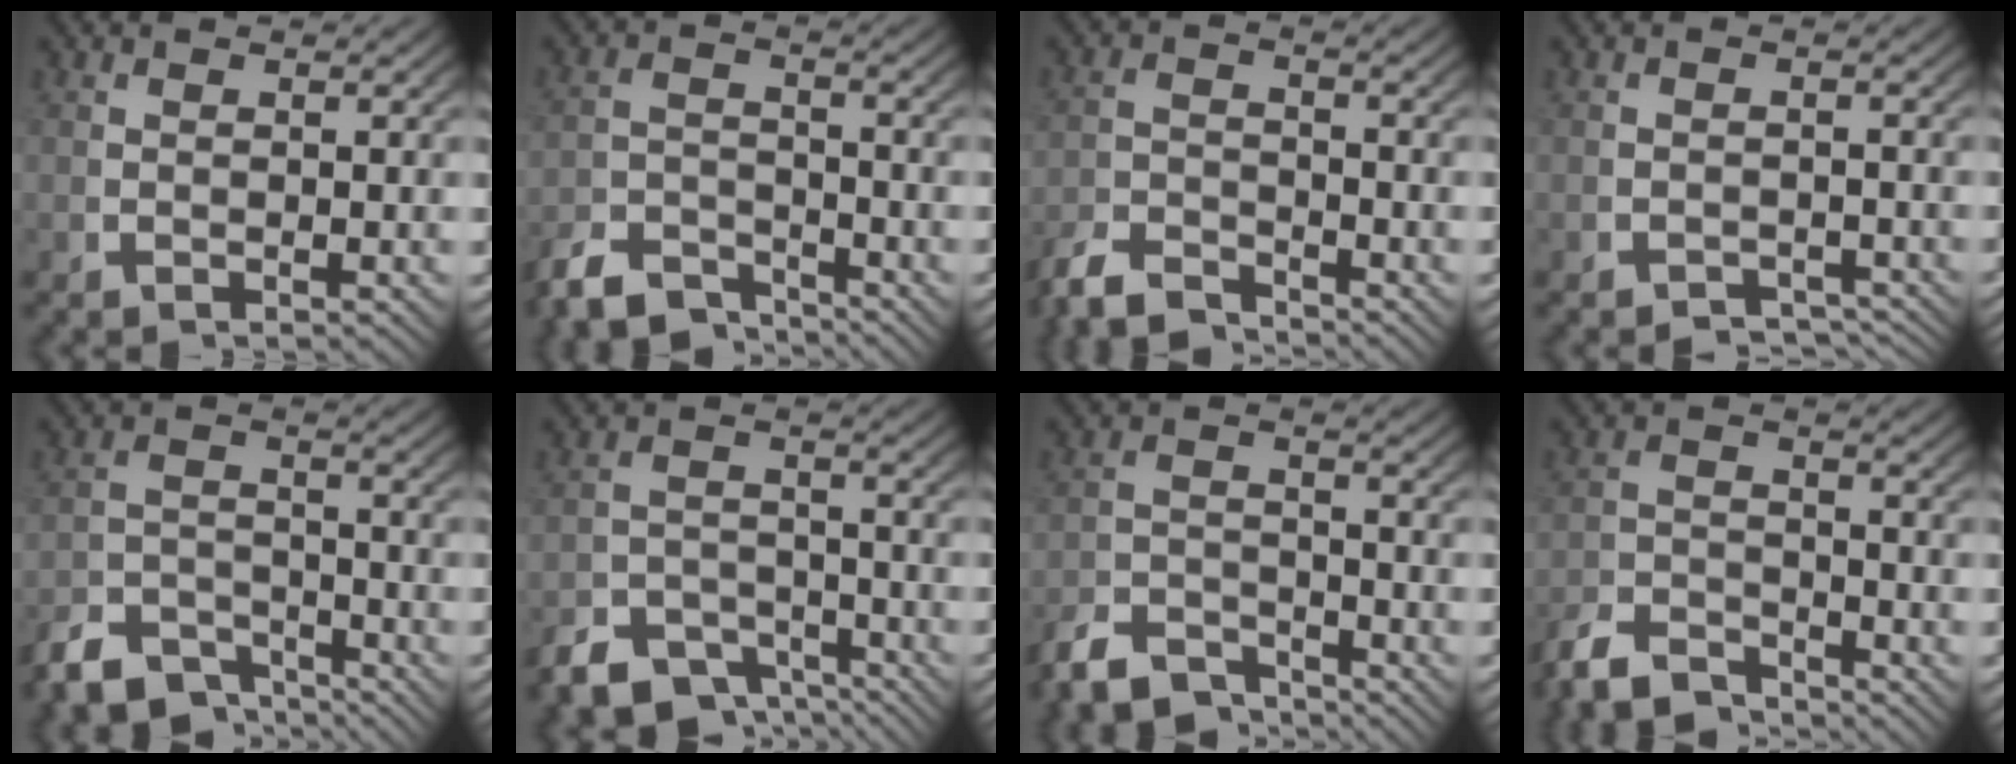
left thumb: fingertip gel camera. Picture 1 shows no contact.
{"total": 5.2, "force": [-4.7, 1.7, 1.4], "torque": [-0.020, -0.019, -0.083]}
{"total": 4.3, "force": [-4.1, 0.9, 0.9], "torque": [-0.019, -0.017, -0.075]}
{"total": 4.0, "force": [-3.8, 0.8, 1.0], "torque": [-0.004, -0.013, -0.055]}
{"total": 5.7, "force": [-4.7, 2.5, 1.9], "torque": [-0.023, -0.022, -0.083]}
{"total": 6.2, "force": [-4.7, 3.3, 2.3], "torque": [-0.024, -0.024, -0.082]}
{"total": 5.1, "force": [-4.6, 1.8, 1.4], "torque": [-0.018, -0.019, -0.082]}
{"total": 4.8, "force": [-4.5, 1.2, 1.1], "torque": [-0.021, -0.018, -0.079]}